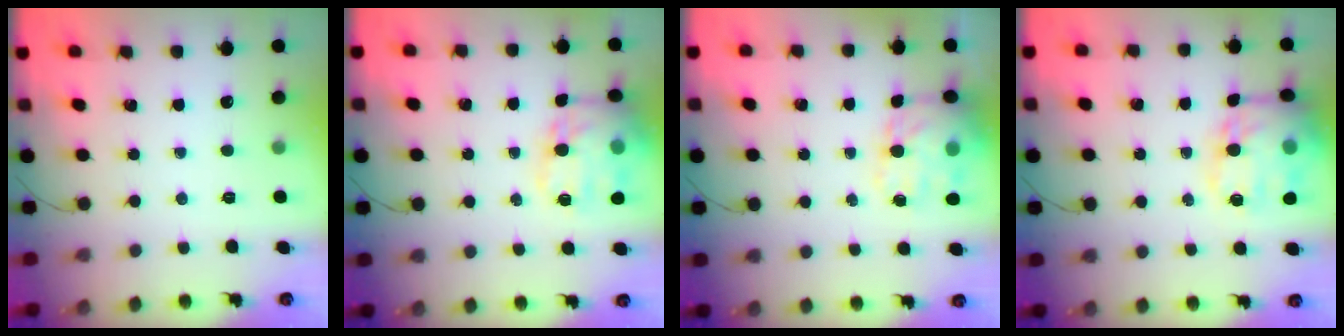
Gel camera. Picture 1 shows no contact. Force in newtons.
{"total": 17.5, "press": 17.3, "slide": 2.5}
{"total": 13.2, "press": 12.7, "slide": 3.4}
{"total": 20.0, "press": 19.7, "slide": 3.4}